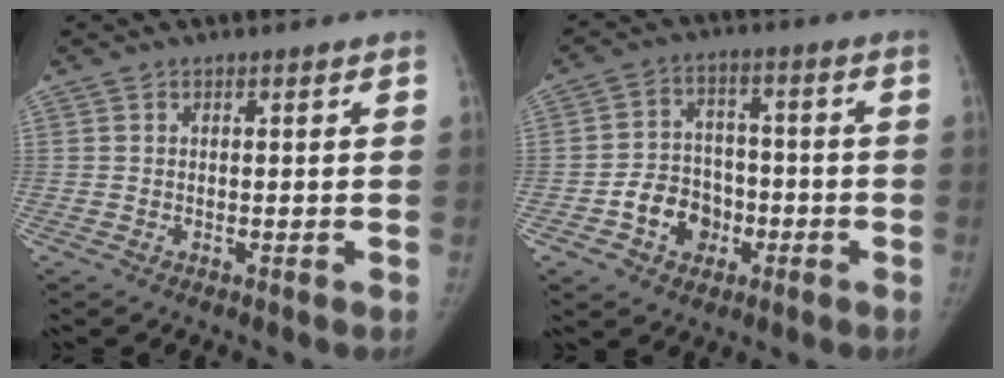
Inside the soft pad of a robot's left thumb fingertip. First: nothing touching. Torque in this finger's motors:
{"motor_torque": [-0.51, 0.55, 0.02, -0.01, 0.01]}